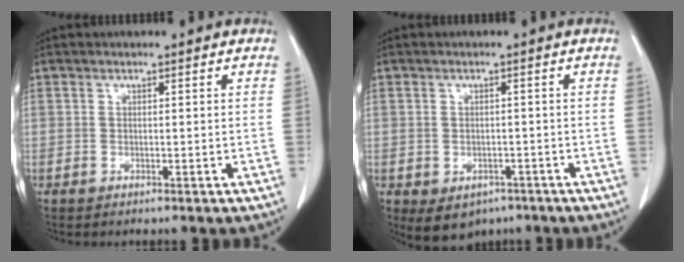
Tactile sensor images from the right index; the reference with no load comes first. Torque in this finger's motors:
{"motor_torque": [-0.22, -0.14, -0.14, -0.07]}